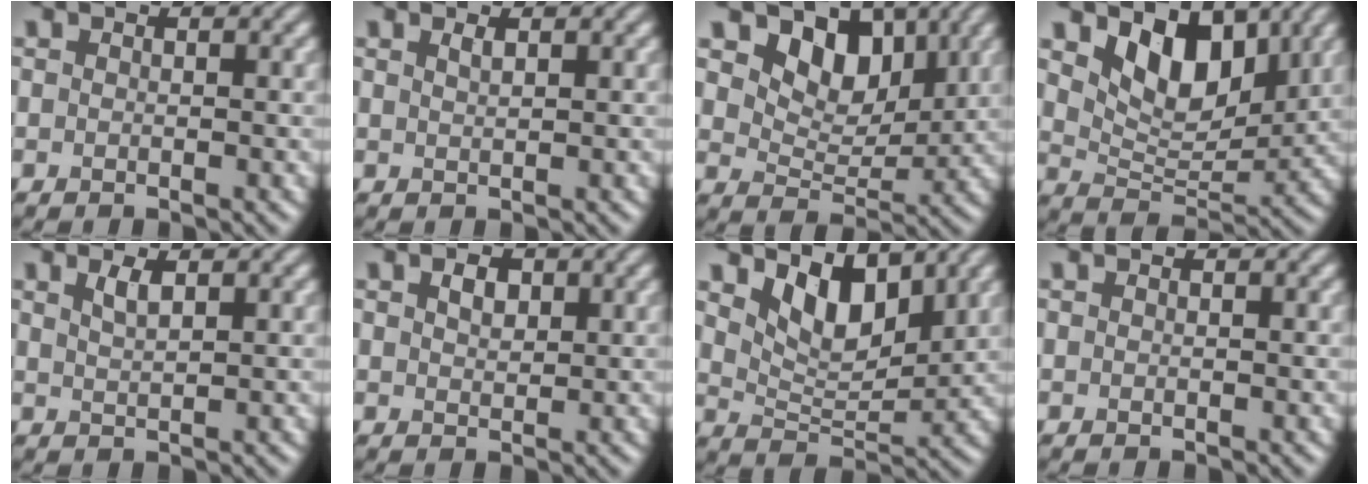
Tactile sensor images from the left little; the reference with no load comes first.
{"total": 0.8, "force": [0.6, 0.2, 0.5], "torque": [-0.009, 0.002, 0.010]}
{"total": 6.1, "force": [3.4, 3.8, 3.4], "torque": [-0.060, -0.013, 0.052]}
{"total": 6.6, "force": [3.4, 3.8, 4.2], "torque": [-0.076, -0.016, 0.052]}
{"total": 1.6, "force": [1.0, 0.4, 1.1], "torque": [-0.024, 0.002, 0.019]}
{"total": 1.7, "force": [0.8, 1.0, 1.1], "torque": [-0.021, 0.003, 0.013]}
{"total": 5.2, "force": [3.2, 2.5, 3.3], "torque": [-0.068, -0.014, 0.052]}
{"total": 0.0}